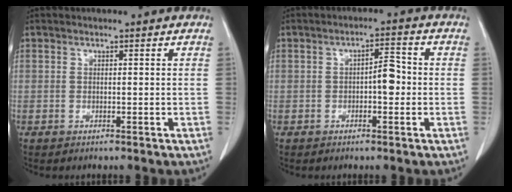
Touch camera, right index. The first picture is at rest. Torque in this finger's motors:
{"motor_torque": [0.38, -0.18, 0.06, 0.04]}